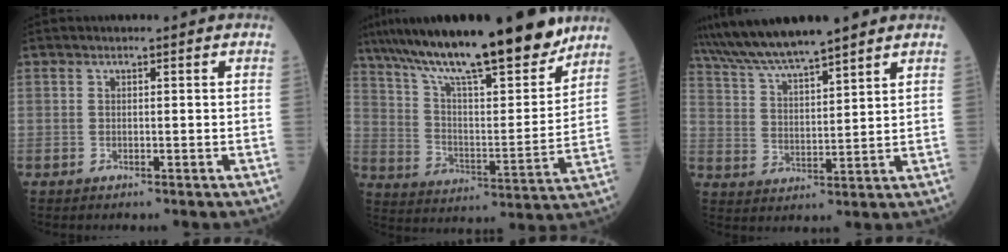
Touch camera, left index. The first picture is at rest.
{"total": 23.3, "force": [18.5, 3.6, 13.7], "torque": [-0.232, 0.004, 0.297]}
{"total": 11.2, "force": [9.7, 0.5, 5.5], "torque": [-0.104, 0.027, 0.180]}